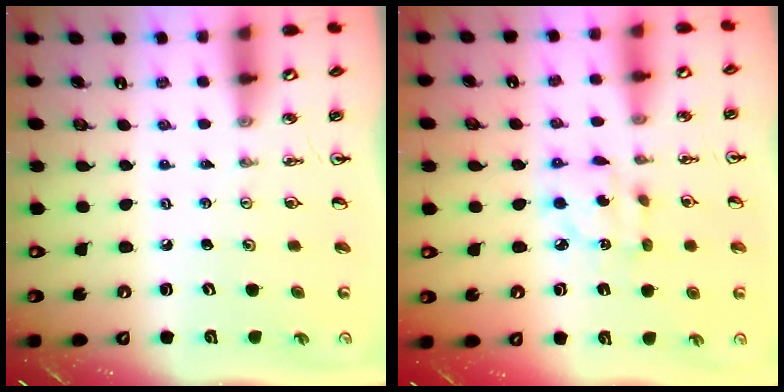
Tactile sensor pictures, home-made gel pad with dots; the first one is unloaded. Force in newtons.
{"total": 5.9, "press": 5.9, "slide": 0.2}